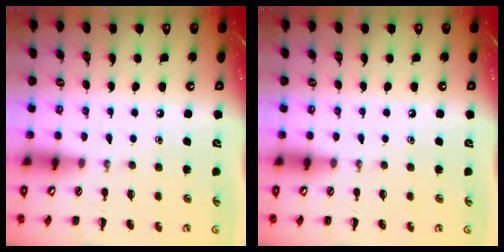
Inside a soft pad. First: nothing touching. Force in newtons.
{"total": 0.0}